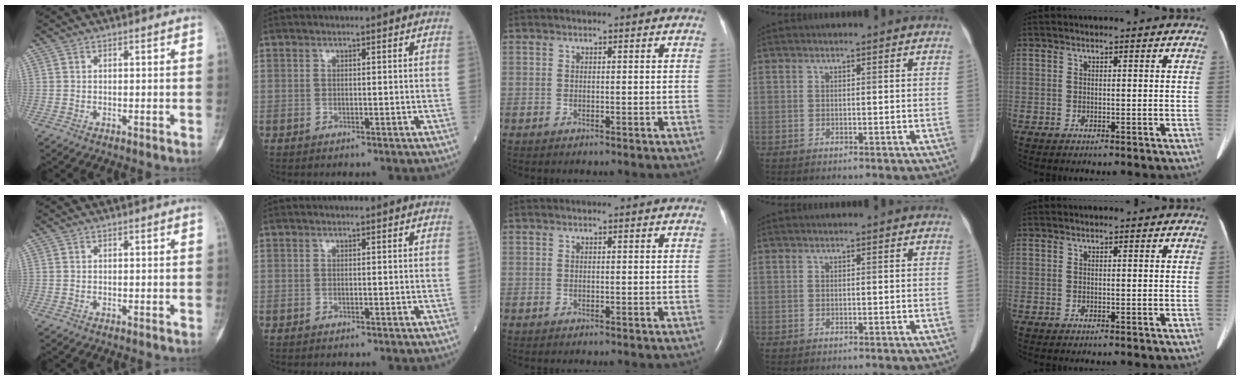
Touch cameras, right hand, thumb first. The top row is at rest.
{}